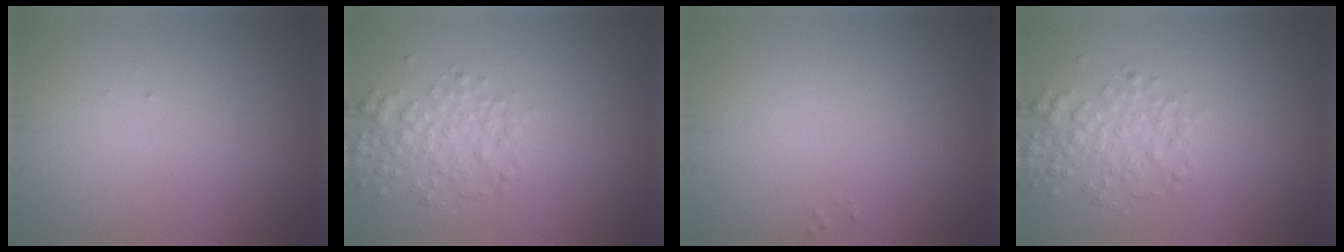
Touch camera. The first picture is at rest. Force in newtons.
{"total": 2.7, "press": 2.7, "slide": 0.1}
{"total": 0.0}
{"total": 2.7, "press": 2.7, "slide": 0.1}